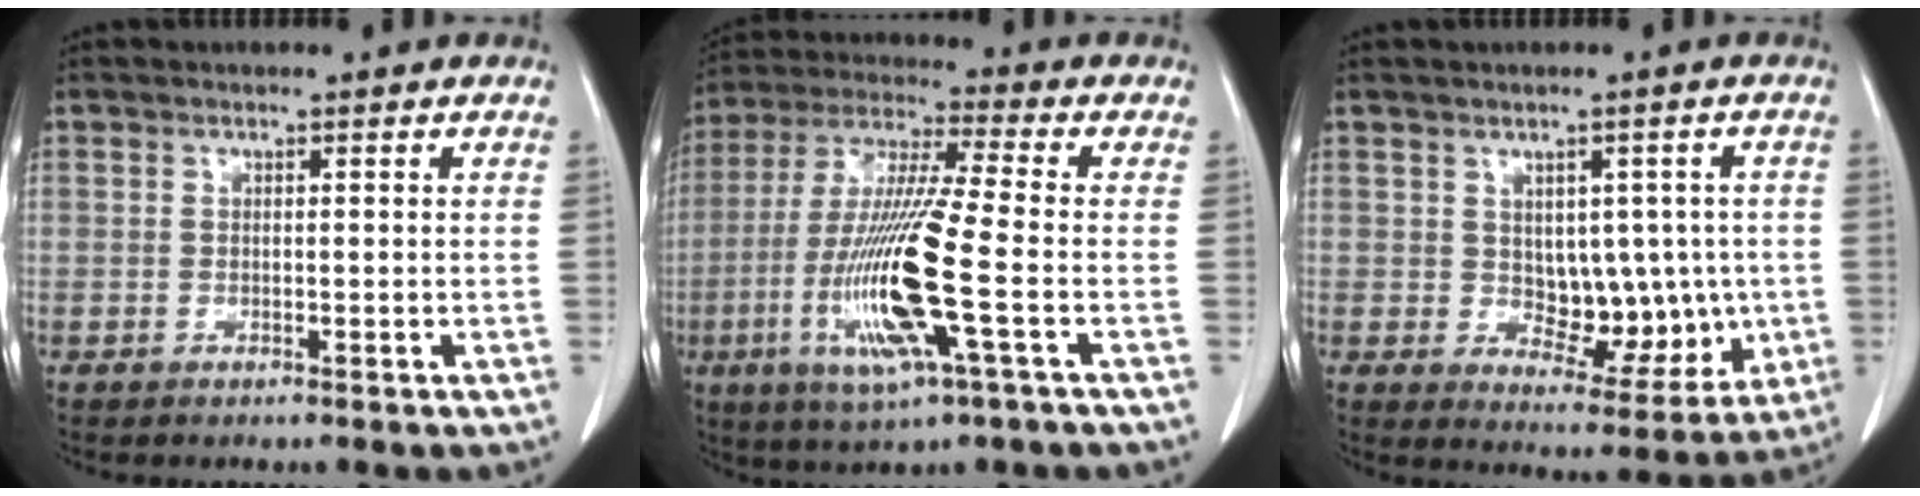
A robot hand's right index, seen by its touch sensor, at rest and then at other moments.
{"total": 16.2, "force": [-4.2, 0.4, 15.7], "torque": [-0.327, -0.017, -0.084]}
{"total": 9.0, "force": [-0.1, 5.5, 7.0], "torque": [-0.077, 0.008, 0.020]}